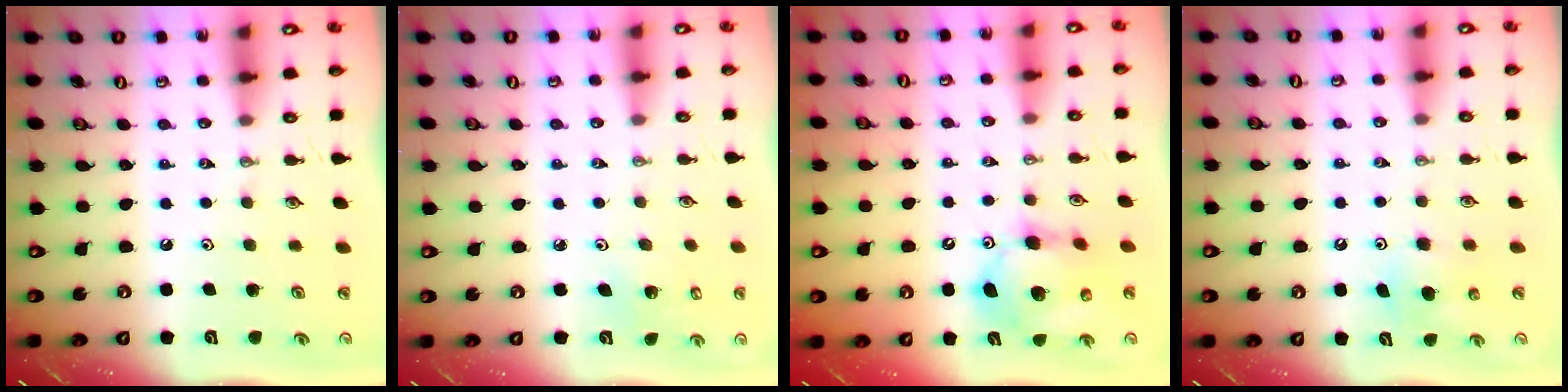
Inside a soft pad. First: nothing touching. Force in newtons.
{"total": 3.5, "press": 3.5, "slide": 0.2}
{"total": 13.8, "press": 13.6, "slide": 2.4}
{"total": 6.1, "press": 6.1, "slide": 0.5}